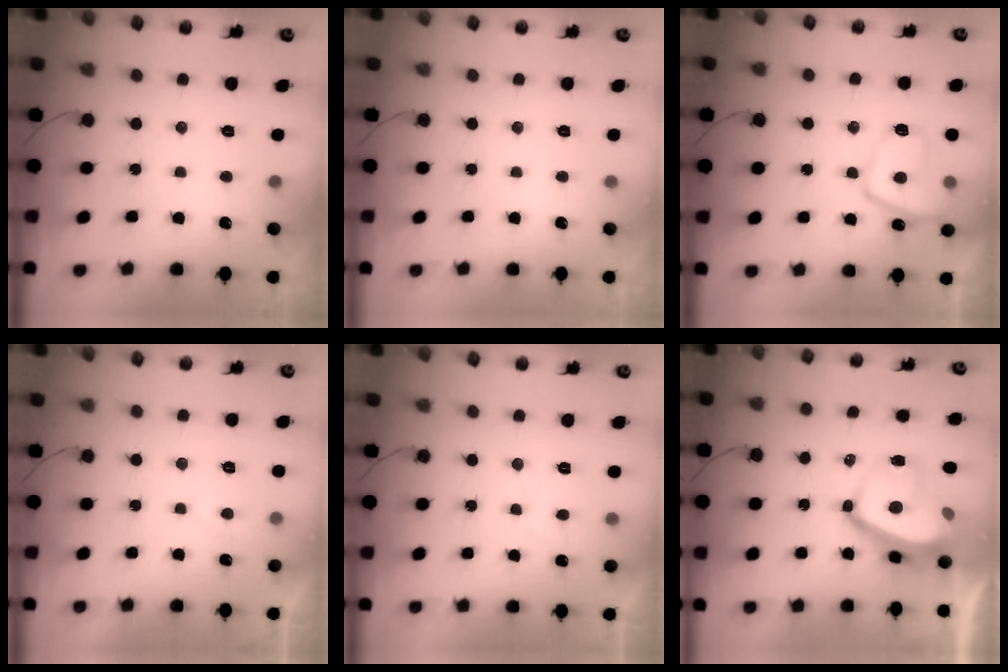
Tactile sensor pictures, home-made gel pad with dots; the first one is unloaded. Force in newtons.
{"total": 0.0}
{"total": 10.6, "press": 10.5, "slide": 1.4}
{"total": 0.8, "press": 0.6, "slide": 0.6}
{"total": 1.8, "press": 1.7, "slide": 0.7}
{"total": 11.4, "press": 11.4, "slide": 1.3}